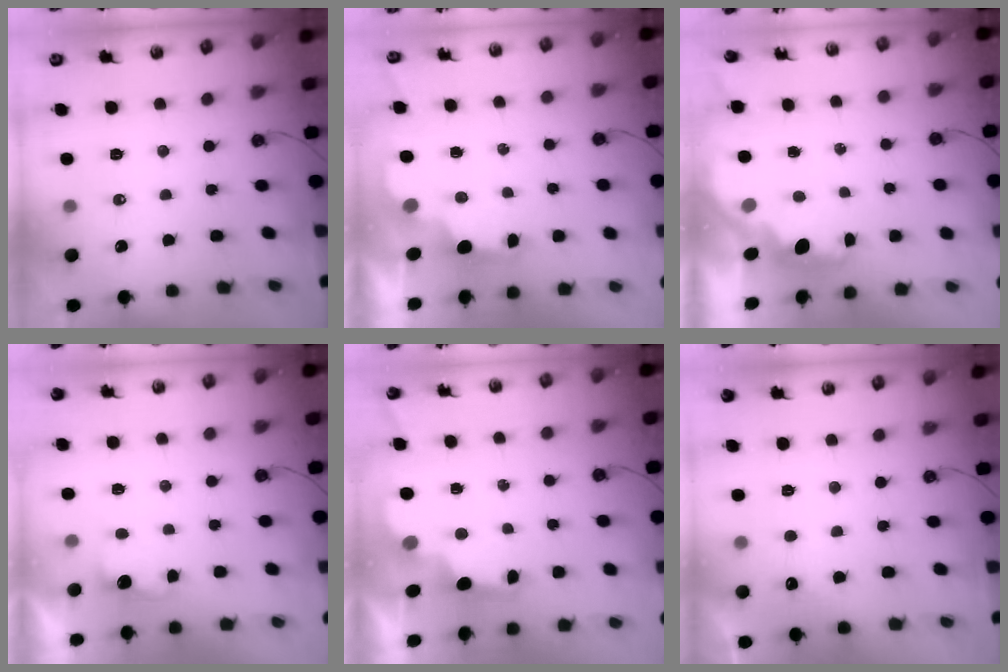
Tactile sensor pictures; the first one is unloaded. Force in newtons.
{"total": 2.2, "press": 2.1, "slide": 0.6}
{"total": 2.3, "press": 2.1, "slide": 0.9}
{"total": 2.8, "press": 2.6, "slide": 0.9}
{"total": 2.9, "press": 2.7, "slide": 0.9}
{"total": 3.2, "press": 3.0, "slide": 1.1}